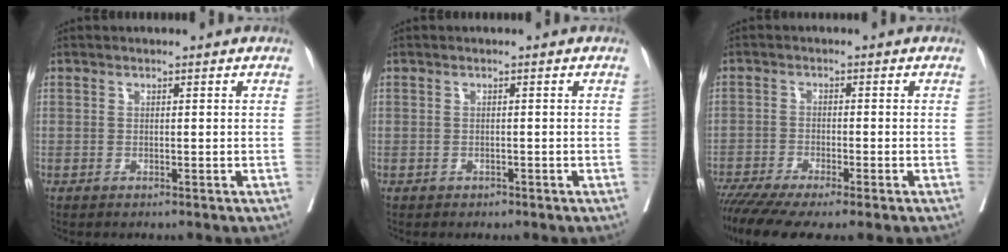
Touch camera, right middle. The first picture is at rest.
{"total": 0.5, "force": [-0.3, 0.4, 0.1], "torque": [-0.006, 0.000, -0.006]}
{"total": 10.1, "force": [-7.7, 1.1, 6.4], "torque": [-0.105, -0.014, -0.128]}